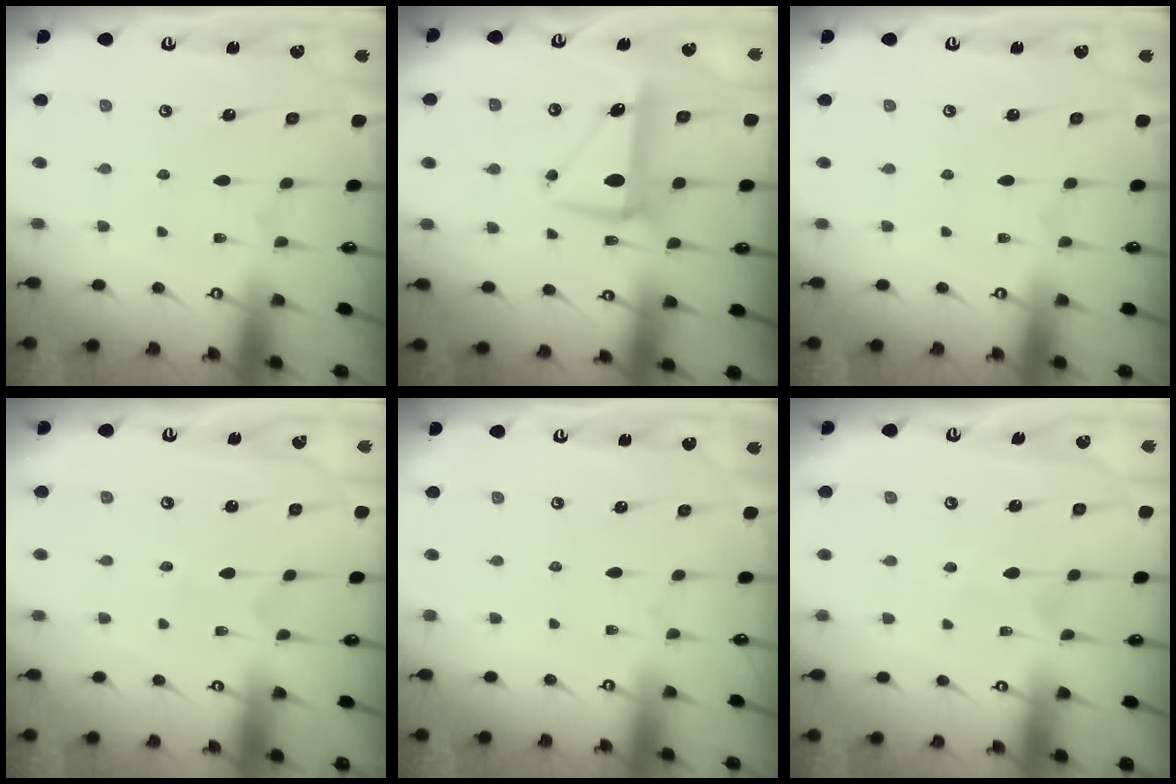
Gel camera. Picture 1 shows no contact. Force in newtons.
{"total": 8.3, "press": 8.1, "slide": 1.4}
{"total": 0.0}
{"total": 0.7, "press": 0.7, "slide": 0.0}
{"total": 0.0}
{"total": 2.9, "press": 2.9, "slide": 0.3}